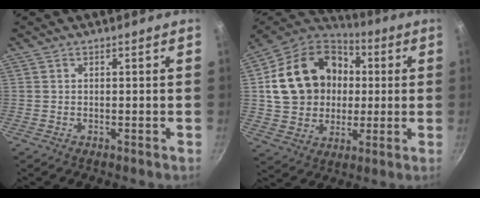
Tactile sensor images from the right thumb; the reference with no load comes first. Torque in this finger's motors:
{"motor_torque": [0.99, 4.02, 1.56, -0.12, 0.18]}